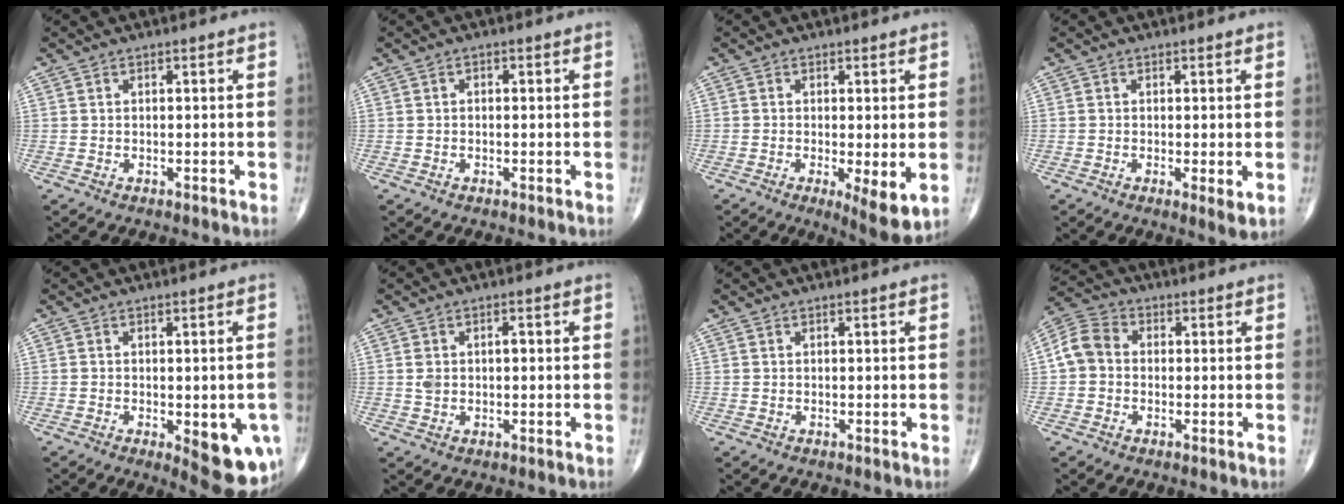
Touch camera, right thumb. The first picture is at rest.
{"total": 0.8, "force": [0.1, 0.6, 0.6], "torque": [-0.001, 0.003, -0.002]}
{"total": 6.8, "force": [-1.4, 1.9, 6.4], "torque": [-0.099, -0.022, -0.021]}
{"total": 2.7, "force": [-0.3, 0.7, 2.6], "torque": [-0.046, -0.012, -0.010]}
{"total": 11.0, "force": [-3.2, 4.3, 9.6], "torque": [-0.099, -0.008, -0.029]}
{"total": 3.0, "force": [0.3, 2.0, 2.2], "torque": [-0.036, 0.010, 0.008]}
{"total": 0.0}
{"total": 6.7, "force": [-0.2, 5.6, 3.7], "torque": [-0.063, 0.023, -0.018]}